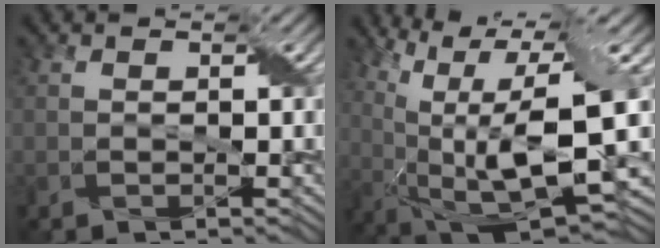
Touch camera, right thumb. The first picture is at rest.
{"total": 15.4, "force": [2.9, 5.2, 14.2], "torque": [-0.272, -0.001, 0.067]}